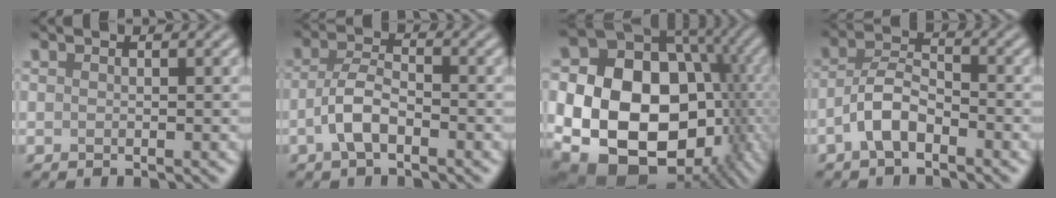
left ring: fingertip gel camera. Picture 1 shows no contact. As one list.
[{"total": 3.5, "force": [-1.5, 1.5, 2.8], "torque": [-0.057, 0.006, -0.038]}, {"total": 21.3, "force": [-3.6, 16.5, 12.9], "torque": [-0.201, -0.027, -0.065]}, {"total": 4.0, "force": [-2.1, 1.9, 2.8], "torque": [-0.052, 0.011, -0.048]}]